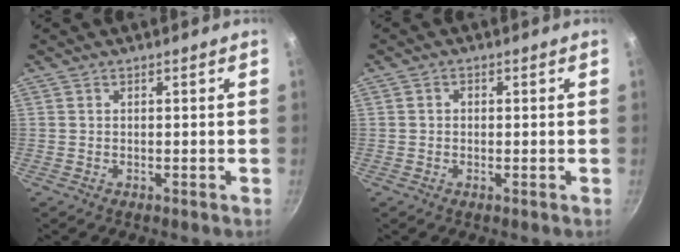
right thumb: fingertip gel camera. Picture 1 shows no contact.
{"total": 1.0, "force": [0.0, 0.8, 0.6], "torque": [-0.011, 0.004, -0.003]}